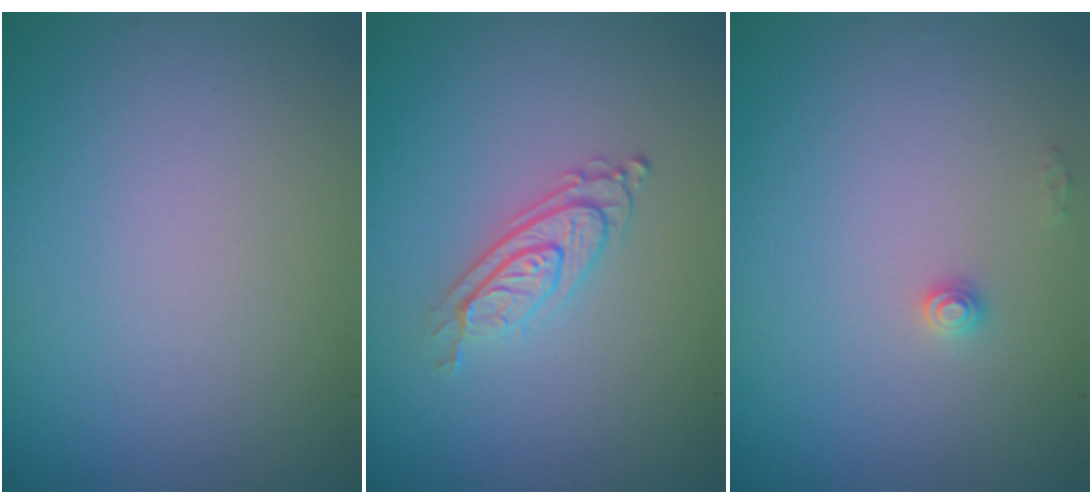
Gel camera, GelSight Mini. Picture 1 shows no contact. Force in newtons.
{"total": 2.8, "press": 2.0, "slide": 1.9}
{"total": 0.9, "press": 0.9, "slide": 0.1}